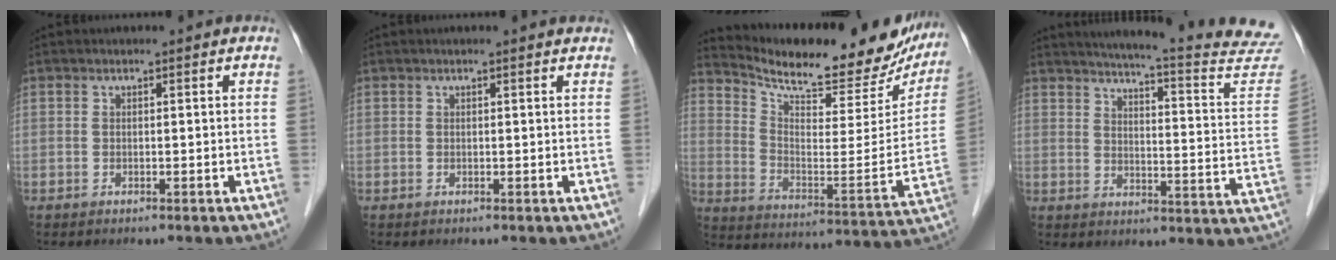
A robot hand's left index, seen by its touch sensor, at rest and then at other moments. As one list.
[{"total": 1.9, "force": [1.8, 0.1, 0.5], "torque": [-0.012, 0.009, 0.015]}, {"total": 24.9, "force": [22.3, 6.2, 8.9], "torque": [-0.141, -0.045, 0.302]}, {"total": 23.7, "force": [22.0, 0.7, 8.8], "torque": [-0.117, -0.095, 0.252]}]